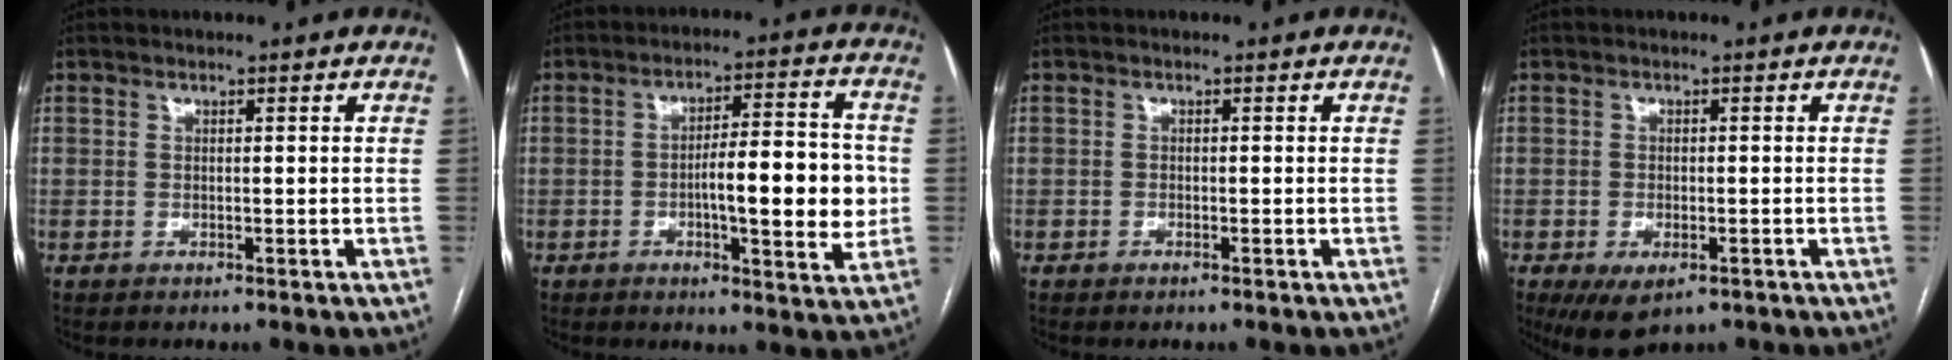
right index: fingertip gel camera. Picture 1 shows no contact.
{"total": 11.8, "force": [-1.3, 2.5, 11.5], "torque": [-0.166, 0.014, -0.019]}
{"total": 0.5, "force": [-0.3, 0.2, 0.3], "torque": [-0.006, 0.000, -0.001]}
{"total": 5.7, "force": [-3.2, 2.8, 3.8], "torque": [-0.062, -0.008, -0.041]}